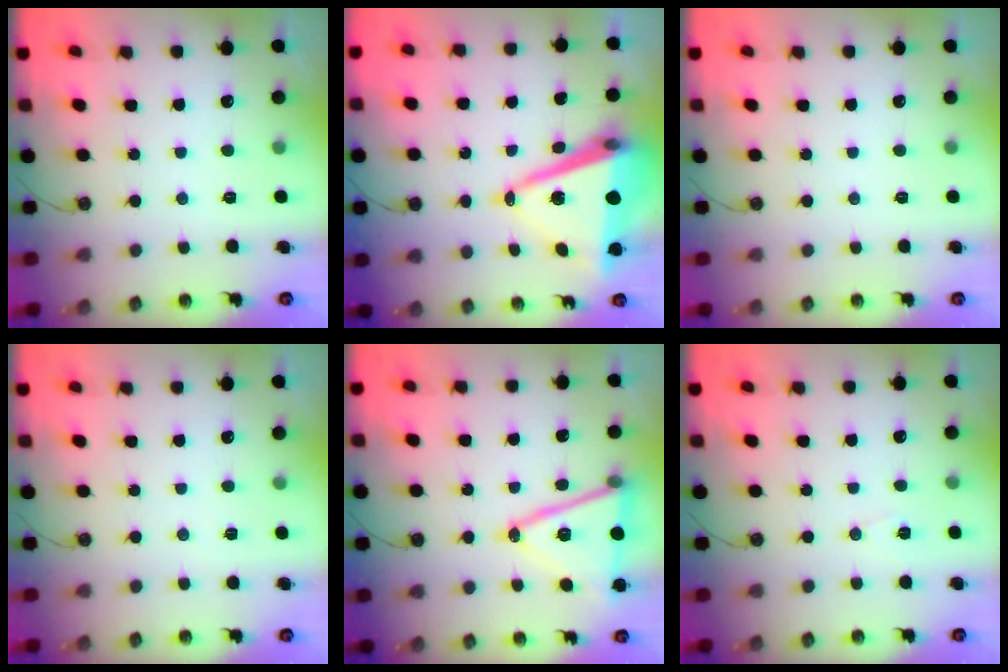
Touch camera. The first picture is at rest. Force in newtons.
{"total": 15.4, "press": 14.9, "slide": 3.8}
{"total": 0.0}
{"total": 2.2, "press": 1.9, "slide": 1.1}
{"total": 16.7, "press": 16.3, "slide": 3.6}
{"total": 5.7, "press": 3.5, "slide": 4.6}